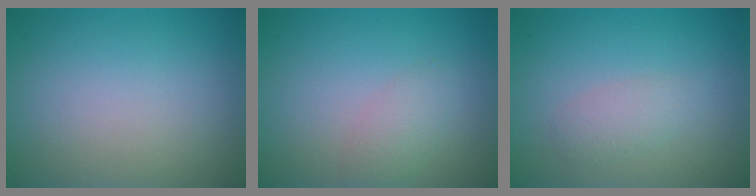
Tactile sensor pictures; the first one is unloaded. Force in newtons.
{"total": 1.8, "press": 1.8, "slide": 0.0}
{"total": 1.8, "press": 1.8, "slide": 0.0}